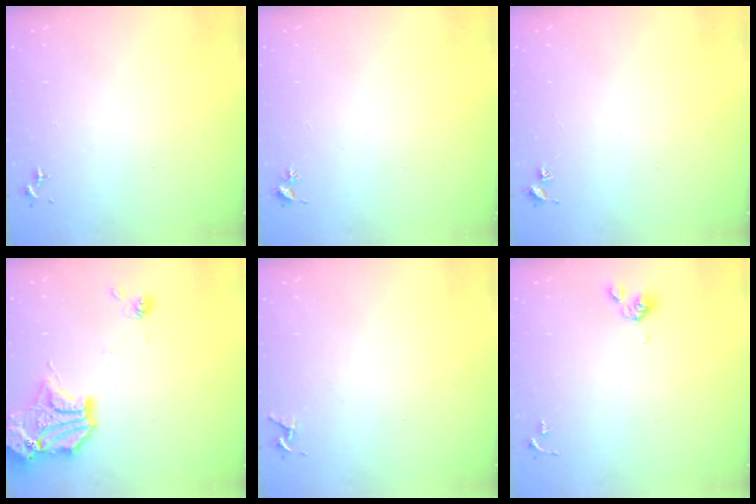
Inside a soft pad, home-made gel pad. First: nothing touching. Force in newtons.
{"total": 2.6, "press": 2.6, "slide": 0.3}
{"total": 1.9, "press": 1.9, "slide": 0.2}
{"total": 16.4, "press": 15.9, "slide": 3.7}
{"total": 4.3, "press": 4.3, "slide": 0.5}
{"total": 5.4, "press": 5.2, "slide": 1.4}